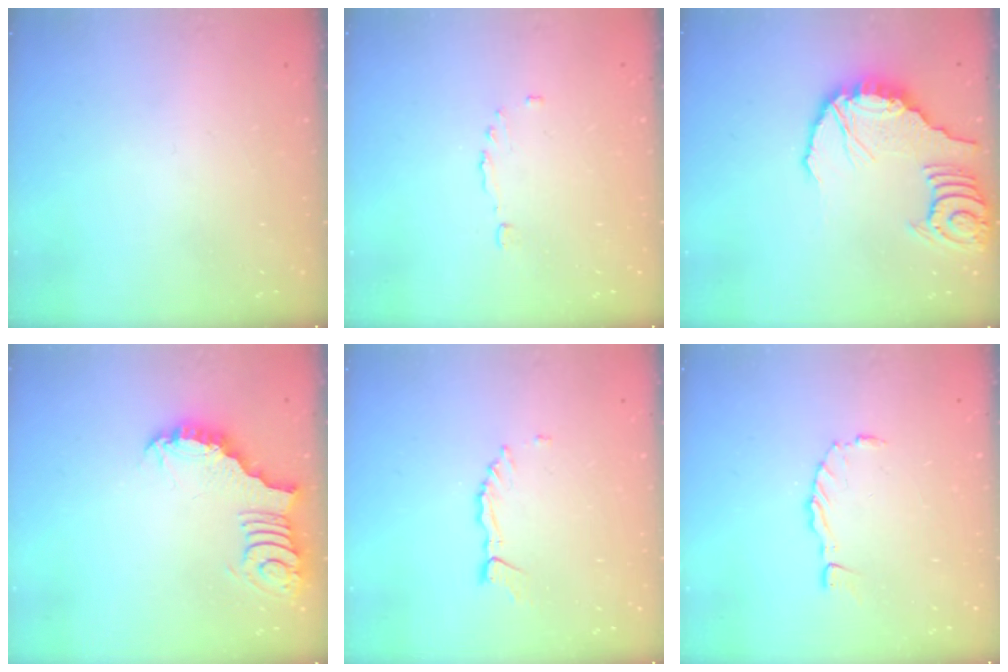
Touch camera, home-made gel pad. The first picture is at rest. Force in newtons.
{"total": 2.7, "press": 2.6, "slide": 0.8}
{"total": 14.4, "press": 14.3, "slide": 1.8}
{"total": 3.8, "press": 3.8, "slide": 0.8}
{"total": 2.8, "press": 2.7, "slide": 0.3}
{"total": 0.0}